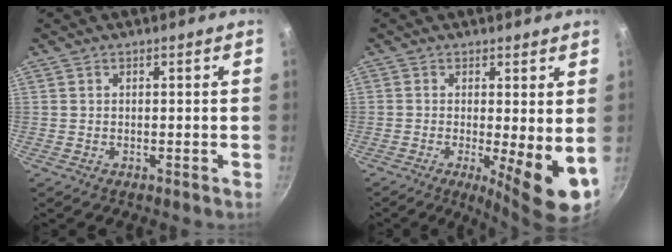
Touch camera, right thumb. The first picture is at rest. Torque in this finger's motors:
{"motor_torque": [-0.47, 1.02, 0.78, -0.47, 0.06]}